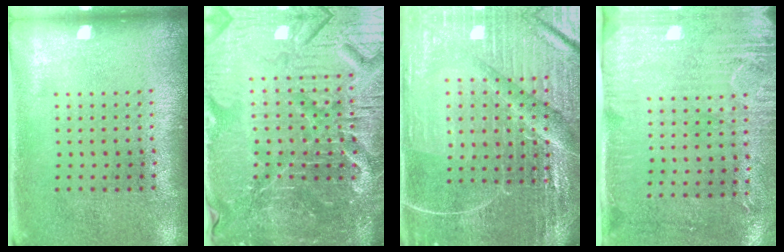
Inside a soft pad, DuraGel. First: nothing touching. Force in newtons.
{"total": 7.2, "press": 6.5, "slide": 3.2}
{"total": 5.4, "press": 5.1, "slide": 1.9}
{"total": 2.9, "press": 2.4, "slide": 1.6}